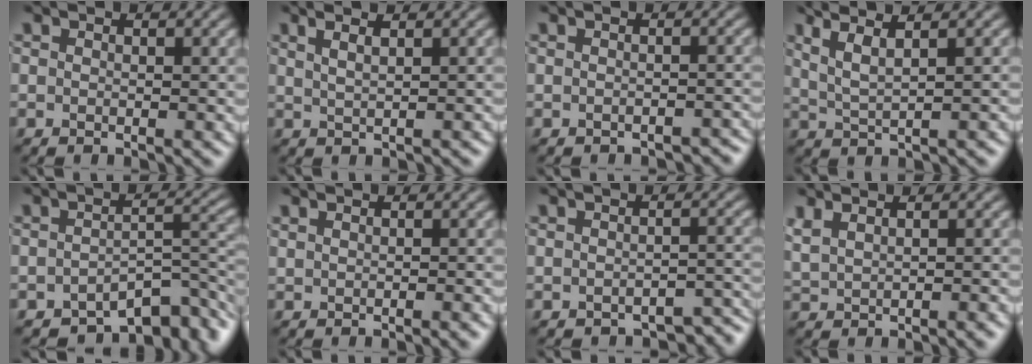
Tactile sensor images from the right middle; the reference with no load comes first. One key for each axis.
{"total": 2.7, "fx": 1.7, "fy": 1.0, "fz": 1.8, "tx": -0.012, "ty": 0.005, "tz": 0.016}
{"total": 1.6, "fx": -1.4, "fy": 0.6, "fz": 0.3, "tx": 0.001, "ty": -0.003, "tz": -0.013}
{"total": 4.2, "fx": 2.7, "fy": 1.1, "fz": 3.0, "tx": -0.050, "ty": 0.016, "tz": 0.037}
{"total": 6.8, "fx": -4.8, "fy": 2.9, "fz": 3.9, "tx": -0.033, "ty": -0.007, "tz": -0.068}
{"total": 1.8, "fx": 0.2, "fy": 0.9, "fz": 1.6, "tx": -0.009, "ty": 0.003, "tz": 0.004}
{"total": 3.3, "fx": -2.6, "fy": 1.4, "fz": 1.3, "tx": -0.009, "ty": -0.009, "tz": -0.025}
{"total": 3.6, "fx": 1.5, "fy": 1.8, "fz": 2.7, "tx": -0.039, "ty": 0.025, "tz": 0.028}